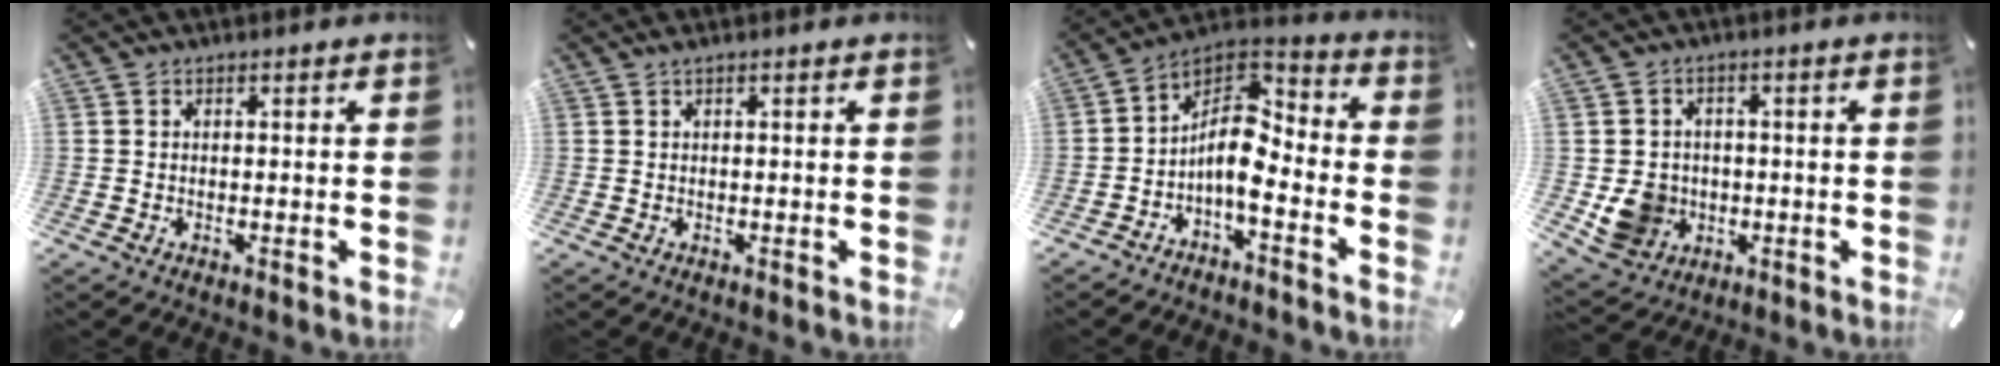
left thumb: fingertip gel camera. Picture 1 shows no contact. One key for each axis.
{"total": 0.6, "fx": 0.3, "fy": 0.0, "fz": 0.6, "tx": -0.009, "ty": 0.001, "tz": 0.005}
{"total": 10.7, "fx": -3.2, "fy": 6.1, "fz": 8.2, "tx": -0.151, "ty": -0.003, "tz": -0.065}
{"total": 8.2, "fx": -0.9, "fy": 7.8, "fz": 2.1, "tx": -0.053, "ty": 0.005, "tz": -0.013}